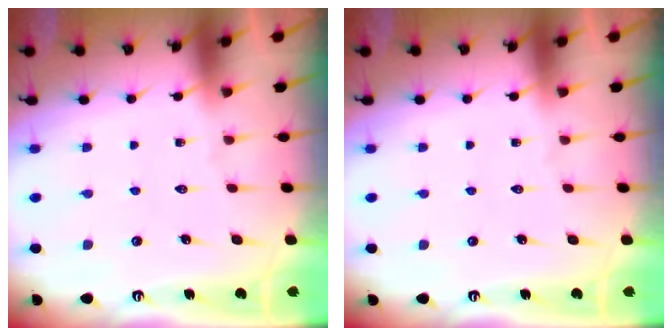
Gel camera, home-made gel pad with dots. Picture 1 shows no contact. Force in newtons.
{"total": 0.0}